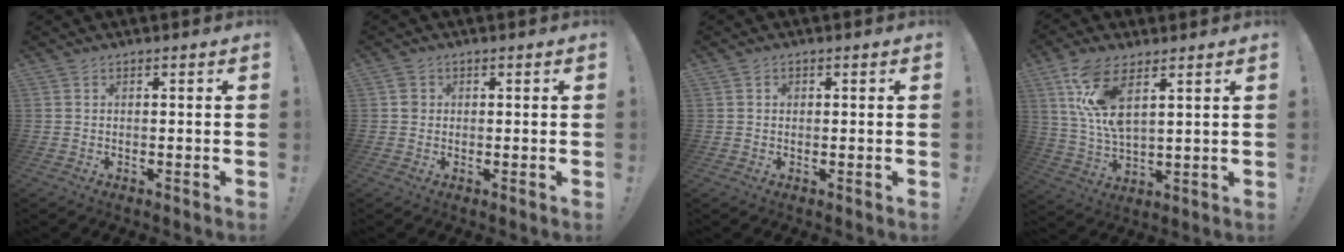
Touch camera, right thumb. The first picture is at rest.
{"total": 1.8, "force": [0.2, 1.8, 0.4], "torque": [0.005, -0.001, 0.001]}
{"total": 1.0, "force": [0.1, 1.0, 0.3], "torque": [-0.003, 0.002, 0.001]}
{"total": 12.8, "force": [6.8, 5.0, 9.6], "torque": [-0.195, -0.027, 0.123]}